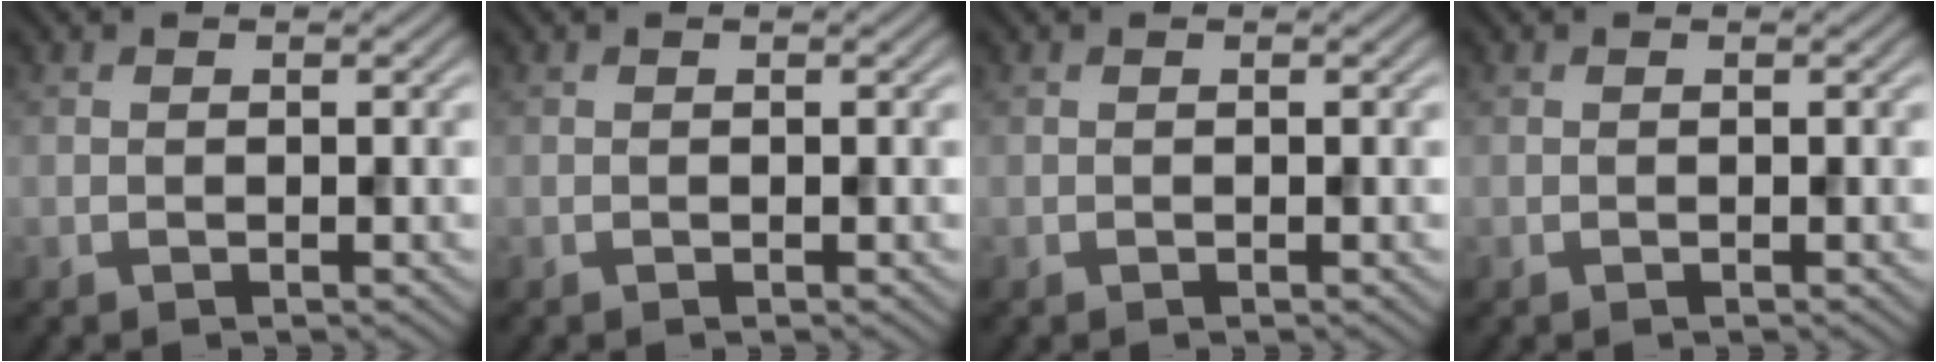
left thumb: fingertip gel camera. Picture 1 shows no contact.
{"total": 0.0}
{"total": 0.0}
{"total": 0.0}